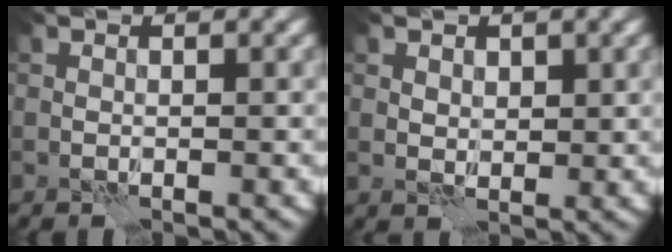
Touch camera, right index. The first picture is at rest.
{"total": 1.7, "force": [0.8, 1.2, 0.9], "torque": [-0.012, -0.005, 0.017]}